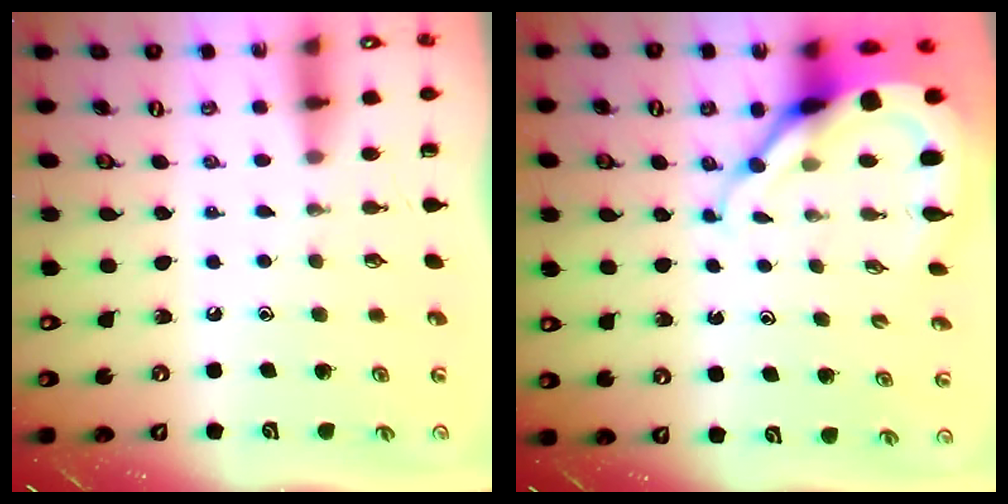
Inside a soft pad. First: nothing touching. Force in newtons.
{"total": 9.9, "press": 9.8, "slide": 1.0}